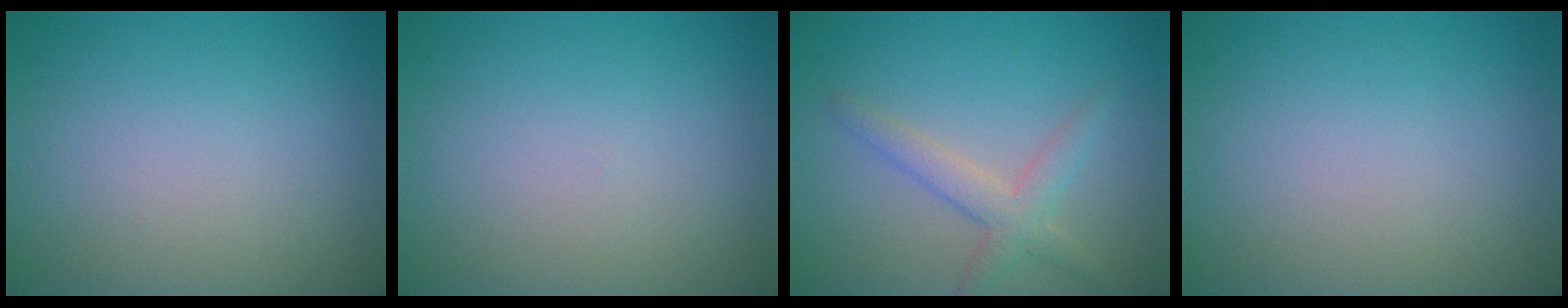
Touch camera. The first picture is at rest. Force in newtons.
{"total": 0.0}
{"total": 2.8, "press": 2.8, "slide": 0.2}
{"total": 0.0}